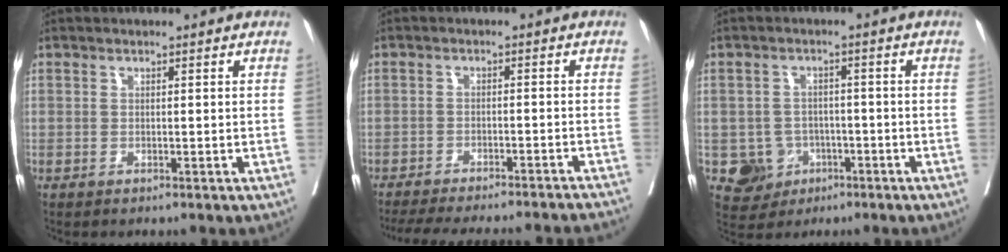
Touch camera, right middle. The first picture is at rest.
{"total": 20.3, "force": [-18.8, 1.2, 7.5], "torque": [-0.117, -0.033, -0.240]}
{"total": 5.3, "force": [-1.9, 4.9, 0.6], "torque": [-0.004, 0.010, -0.024]}